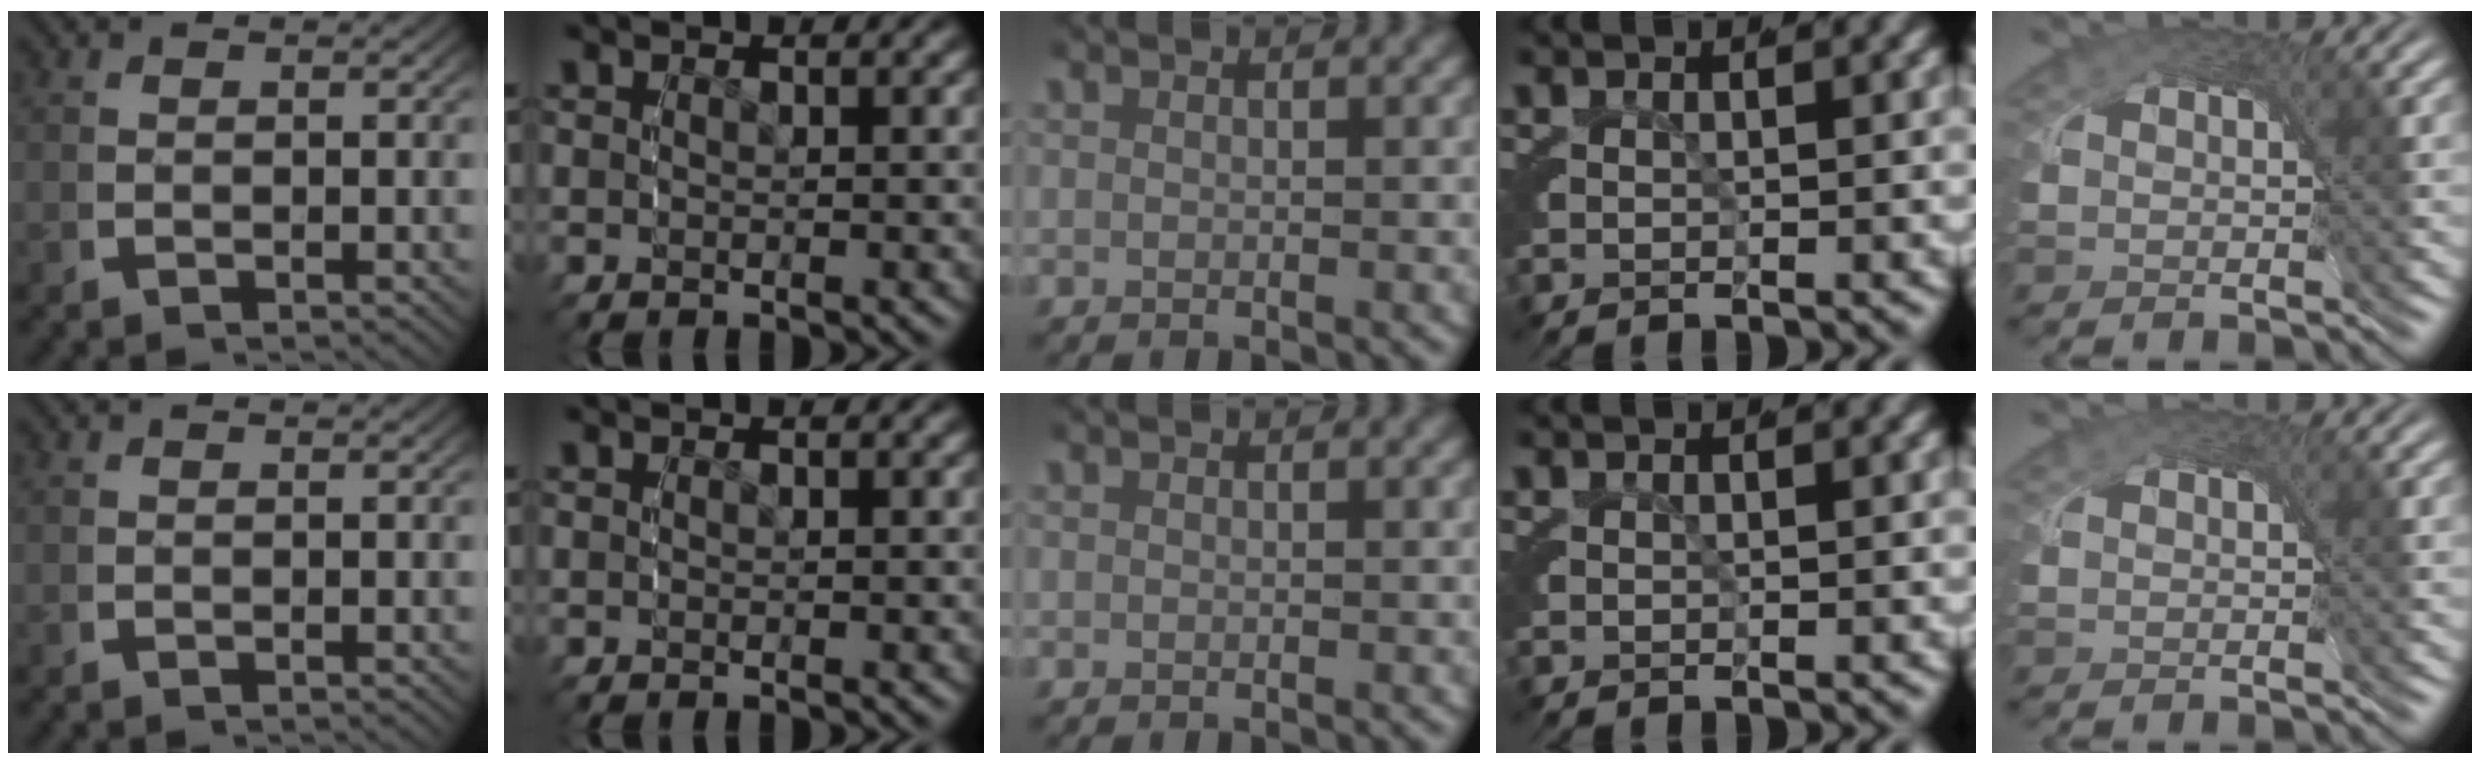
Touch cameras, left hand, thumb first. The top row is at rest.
{}